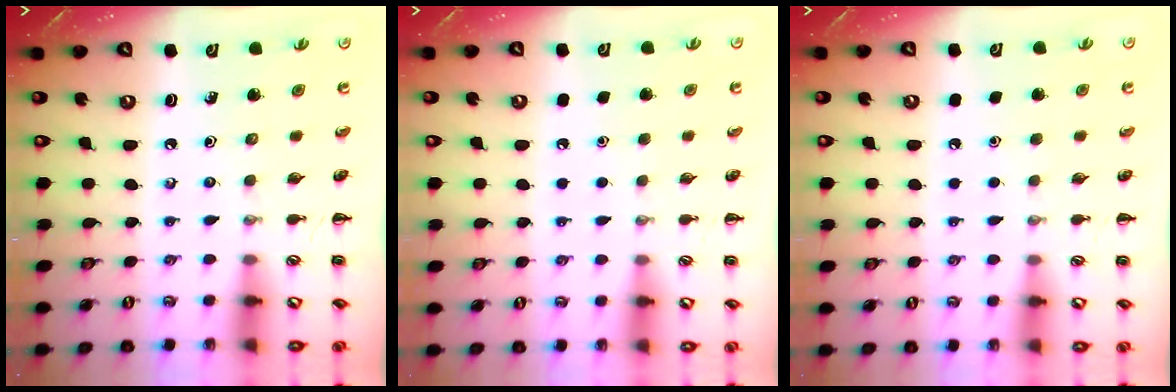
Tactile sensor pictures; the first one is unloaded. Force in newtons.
{"total": 1.8, "press": 1.8, "slide": 0.1}
{"total": 1.6, "press": 1.6, "slide": 0.1}